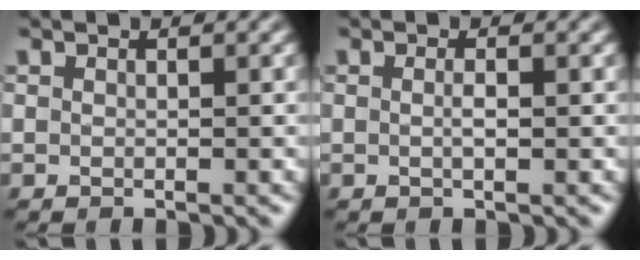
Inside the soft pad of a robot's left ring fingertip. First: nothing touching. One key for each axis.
{"total": 1.0, "fx": 0.0, "fy": 0.2, "fz": 1.0, "tx": -0.020, "ty": 0.000, "tz": -0.001}